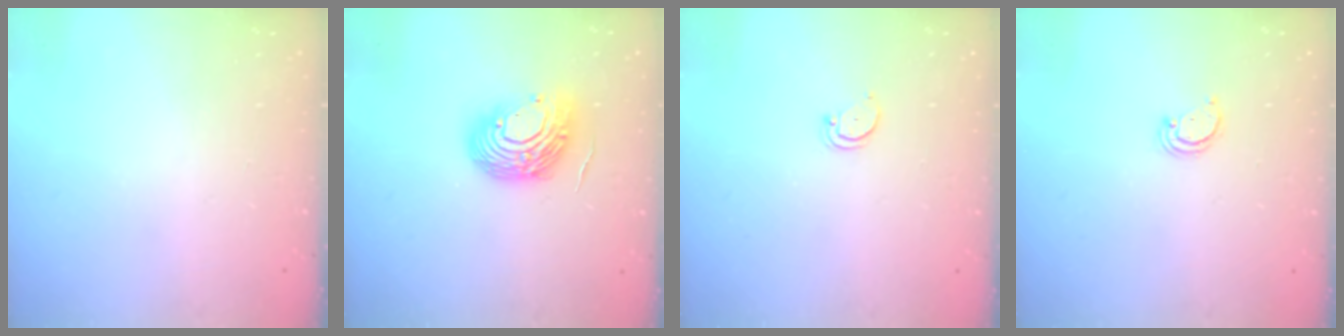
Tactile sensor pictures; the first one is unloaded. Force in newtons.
{"total": 13.3, "press": 13.1, "slide": 2.1}
{"total": 2.7, "press": 2.7, "slide": 0.2}
{"total": 2.2, "press": 2.2, "slide": 0.1}